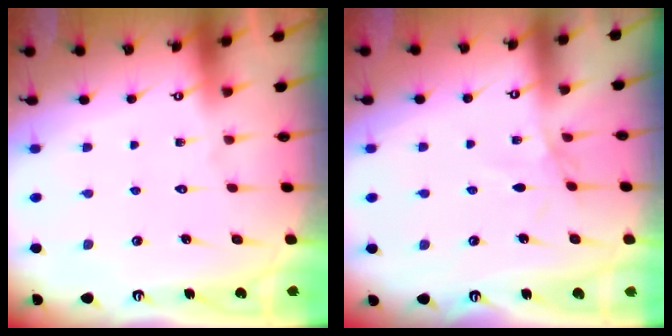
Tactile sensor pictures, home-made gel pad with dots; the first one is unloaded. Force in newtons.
{"total": 2.2, "press": 2.1, "slide": 0.5}